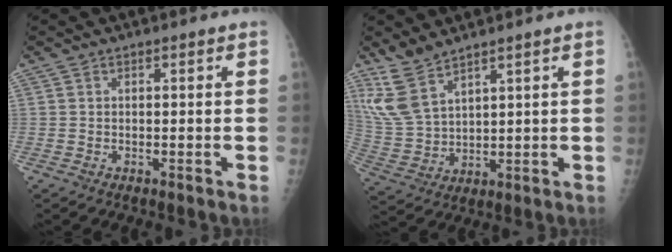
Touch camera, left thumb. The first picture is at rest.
{"total": 8.1, "force": [6.5, 2.8, 3.9], "torque": [-0.082, -0.032, 0.154]}